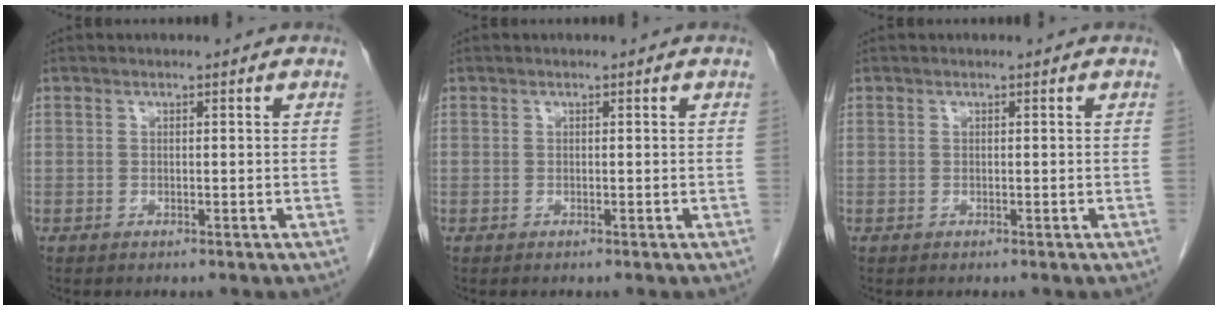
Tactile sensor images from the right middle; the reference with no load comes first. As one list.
[{"total": 0.0}, {"total": 0.0}]